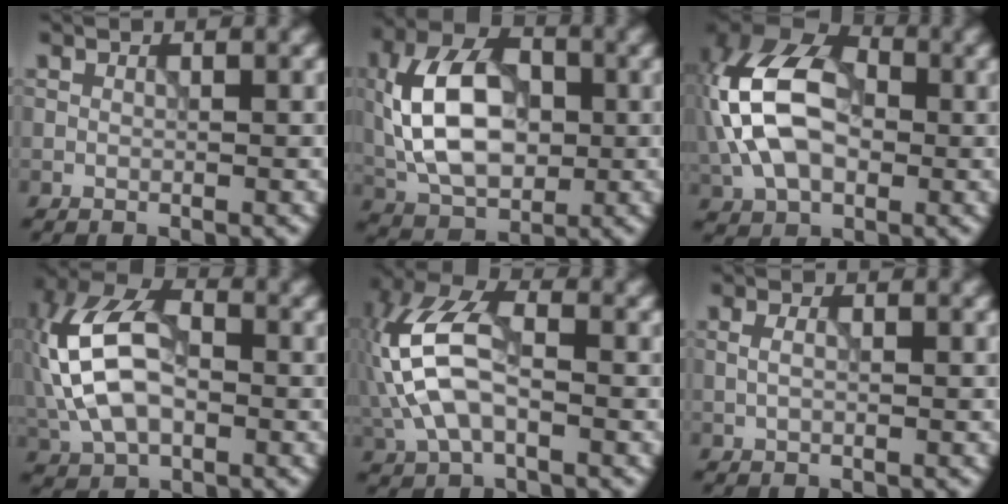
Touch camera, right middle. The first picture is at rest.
{"total": 10.2, "force": [0.1, 6.4, 8.0], "torque": [-0.155, 0.016, -0.010]}
{"total": 12.2, "force": [0.3, 7.8, 9.3], "torque": [-0.208, 0.026, -0.017]}
{"total": 11.2, "force": [-0.3, 6.8, 8.9], "torque": [-0.207, 0.025, -0.024]}
{"total": 8.7, "force": [-0.7, 4.9, 7.2], "torque": [-0.168, 0.023, -0.027]}
{"total": 1.1, "force": [0.1, 0.6, 0.9], "torque": [-0.024, 0.000, -0.001]}